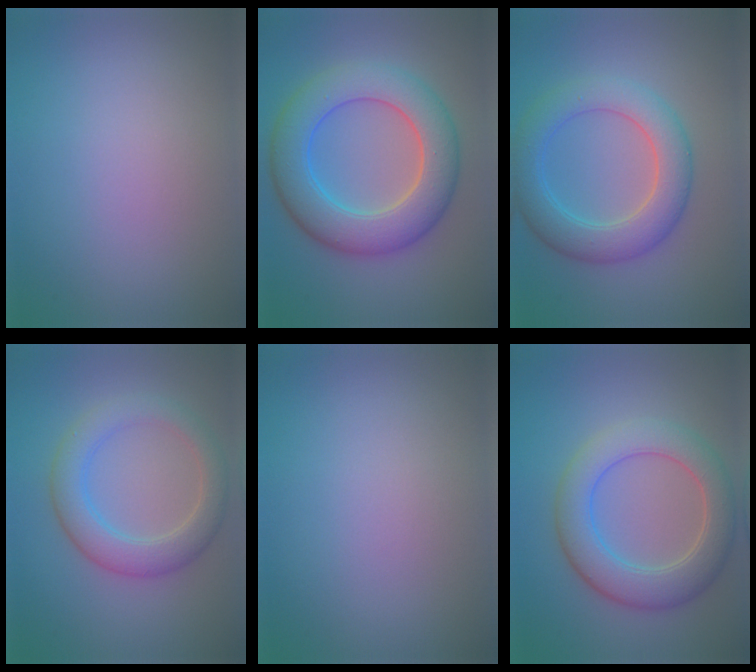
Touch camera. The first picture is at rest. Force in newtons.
{"total": 8.5, "press": 8.4, "slide": 0.6}
{"total": 5.8, "press": 5.8, "slide": 0.2}
{"total": 4.5, "press": 4.5, "slide": 0.6}
{"total": 0.0}
{"total": 6.2, "press": 6.2, "slide": 0.7}